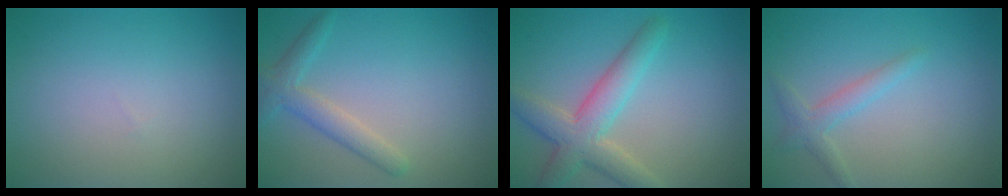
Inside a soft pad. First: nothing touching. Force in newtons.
{"total": 2.7, "press": 2.7, "slide": 0.1}
{"total": 4.9, "press": 4.9, "slide": 0.3}
{"total": 1.9, "press": 1.9, "slide": 0.1}